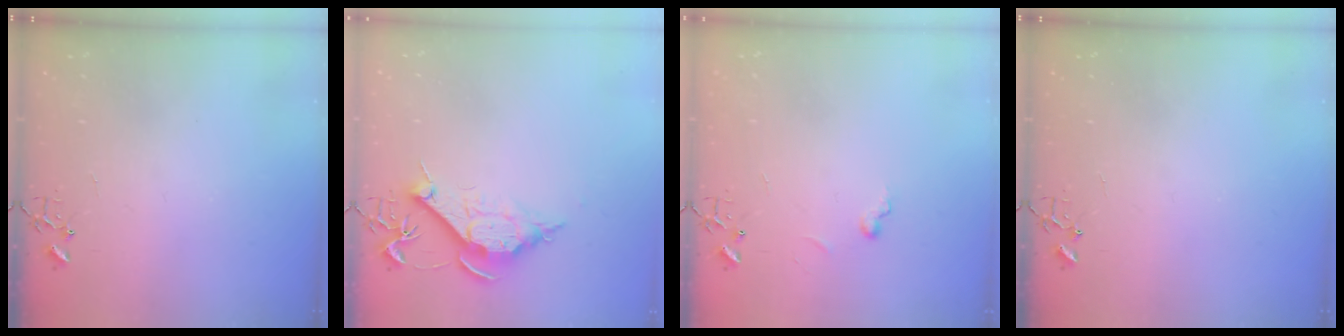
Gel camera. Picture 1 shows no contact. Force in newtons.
{"total": 10.2, "press": 10.2, "slide": 1.0}
{"total": 5.6, "press": 5.6, "slide": 0.5}
{"total": 0.0}